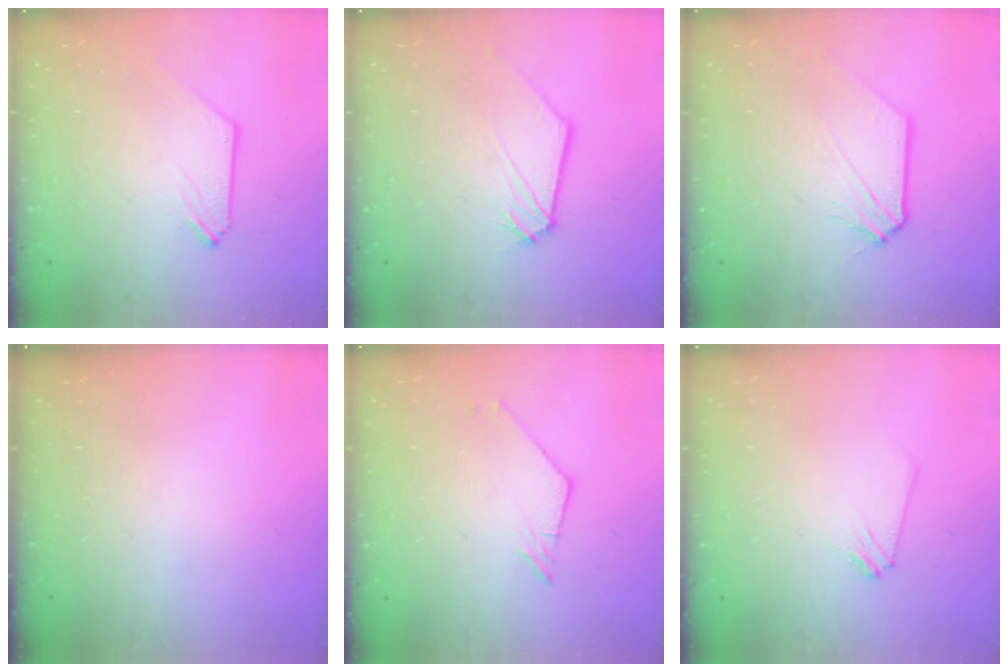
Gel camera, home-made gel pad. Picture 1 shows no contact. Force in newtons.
{"total": 0.8, "press": 0.8, "slide": 0.1}
{"total": 1.6, "press": 1.6, "slide": 0.2}
{"total": 0.0}
{"total": 2.2, "press": 2.2, "slide": 0.1}
{"total": 2.9, "press": 2.9, "slide": 0.5}